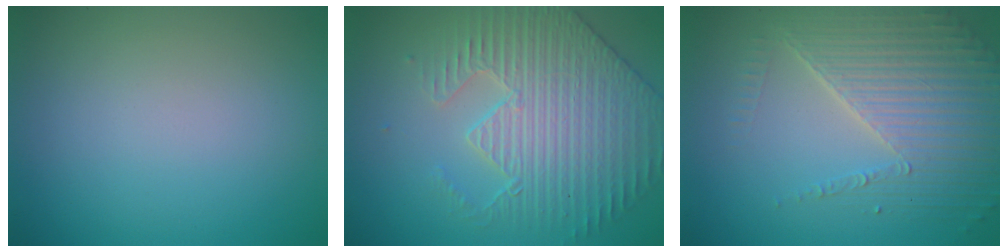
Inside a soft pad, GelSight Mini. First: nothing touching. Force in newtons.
{"total": 4.4, "press": 4.4, "slide": 0.3}
{"total": 5.4, "press": 4.4, "slide": 3.2}